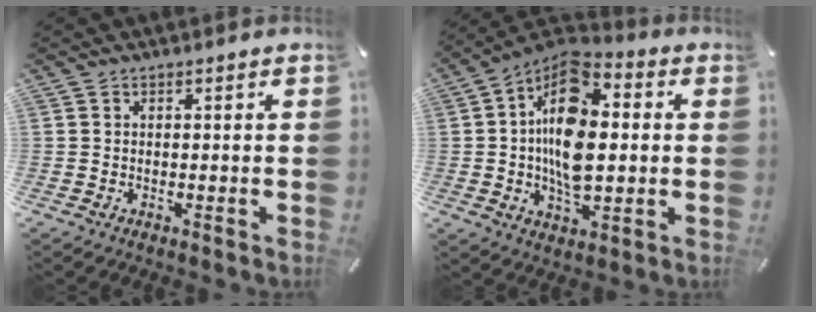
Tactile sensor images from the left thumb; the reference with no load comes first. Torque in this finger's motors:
{"motor_torque": [0.89, 1.04, 1.39, 0.70, 0.25]}